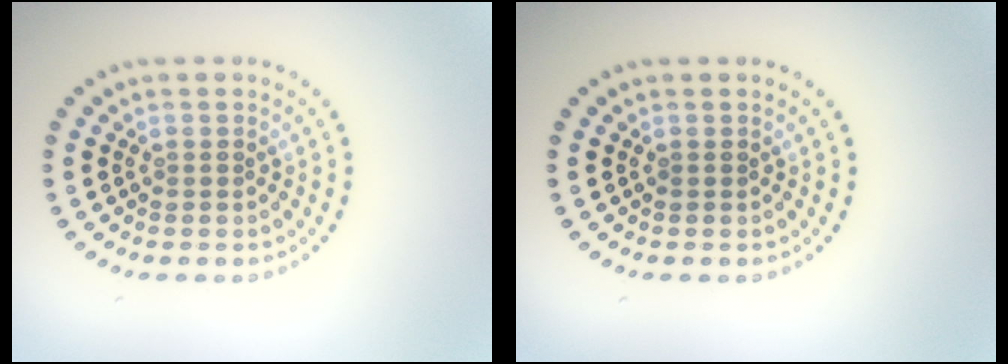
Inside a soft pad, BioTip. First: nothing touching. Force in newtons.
{"total": 0.0}